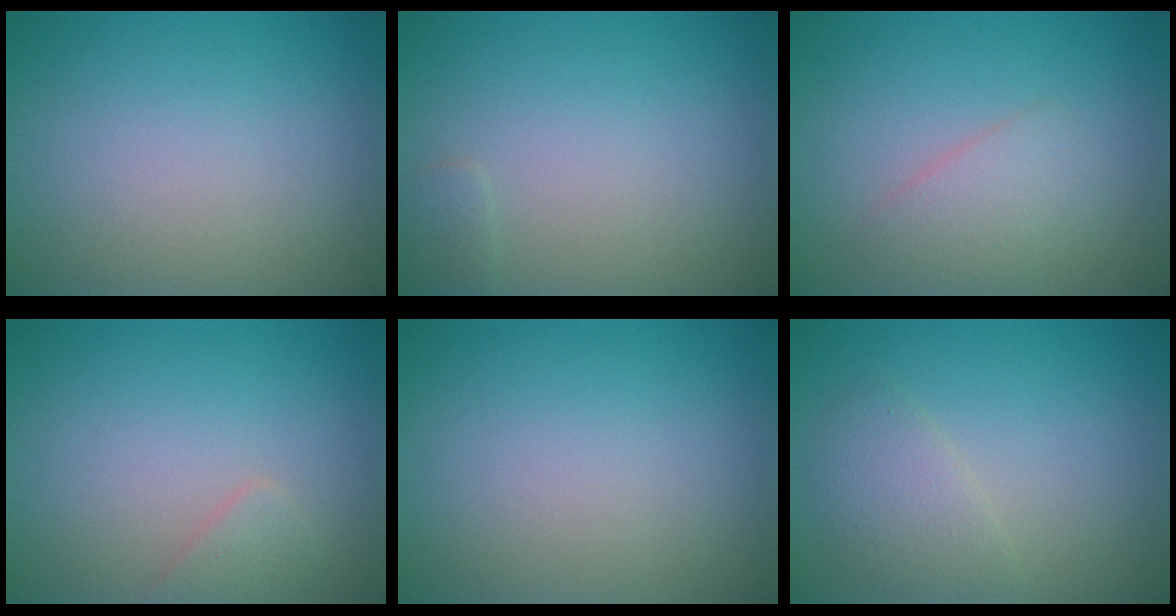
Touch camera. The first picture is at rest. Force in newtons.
{"total": 0.8, "press": 0.8, "slide": 0.1}
{"total": 2.3, "press": 2.3, "slide": 0.1}
{"total": 1.2, "press": 1.2, "slide": 0.0}
{"total": 0.0}
{"total": 2.3, "press": 2.3, "slide": 0.1}